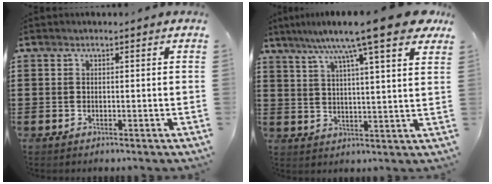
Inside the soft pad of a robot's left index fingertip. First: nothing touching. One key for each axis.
{"total": 12.1, "fx": 8.9, "fy": 0.7, "fz": 8.1, "tx": -0.161, "ty": -0.029, "tz": 0.141}